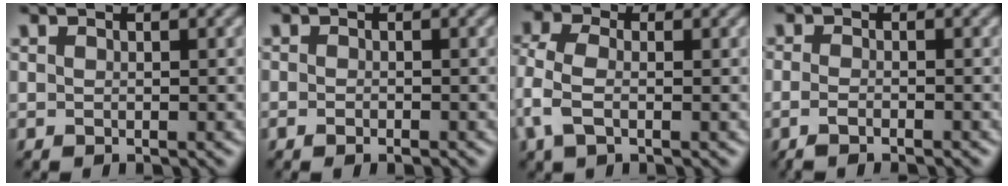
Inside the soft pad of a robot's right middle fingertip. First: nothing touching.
{"total": 1.2, "force": [-0.7, 0.3, 1.0], "torque": [-0.018, -0.004, -0.013]}
{"total": 3.9, "force": [-0.7, 2.4, 3.0], "torque": [-0.081, 0.004, -0.026]}
{"total": 1.9, "force": [-1.1, 0.6, 1.5], "torque": [-0.023, -0.008, -0.025]}